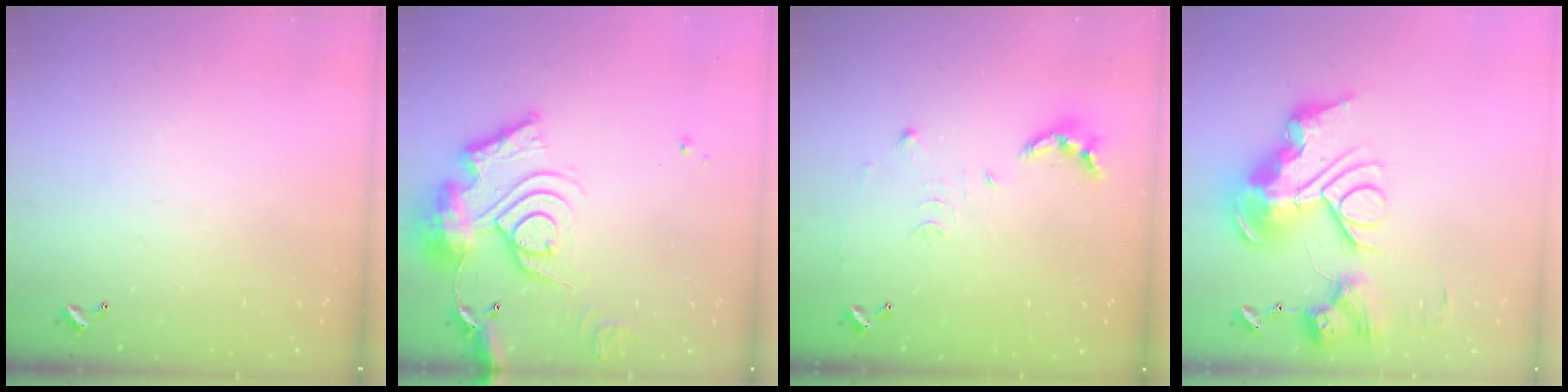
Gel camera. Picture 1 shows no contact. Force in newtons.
{"total": 21.9, "press": 21.7, "slide": 2.3}
{"total": 8.7, "press": 8.7, "slide": 0.8}
{"total": 0.9, "press": 0.9, "slide": 0.0}